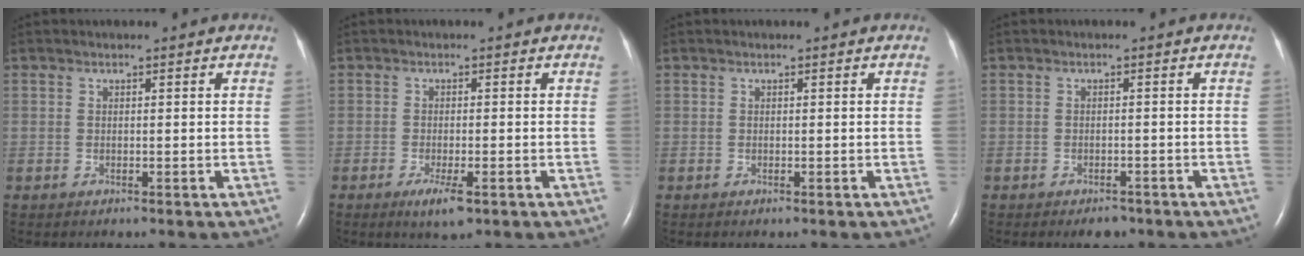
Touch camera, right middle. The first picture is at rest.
{"total": 3.6, "force": [-1.9, 0.7, 3.0], "torque": [-0.056, -0.007, -0.030]}
{"total": 0.0}
{"total": 2.3, "force": [-1.7, 1.1, 1.0], "torque": [-0.016, 0.000, -0.017]}